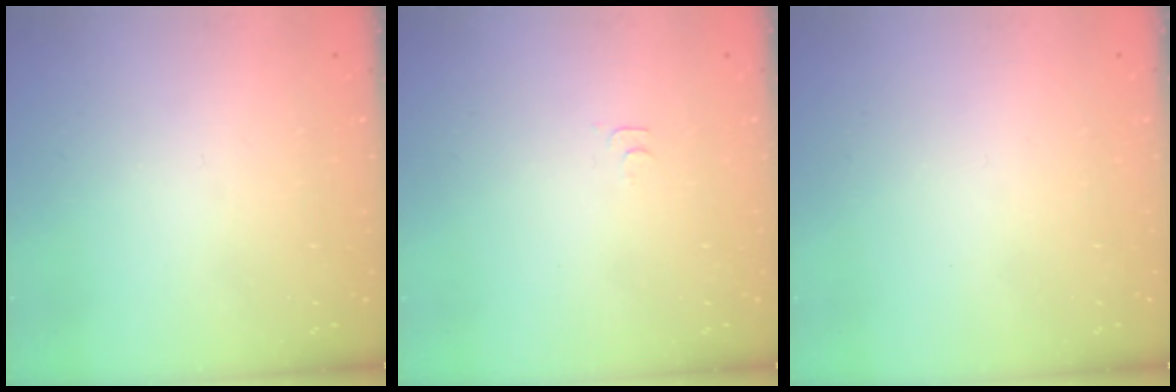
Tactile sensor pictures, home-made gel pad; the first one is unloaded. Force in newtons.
{"total": 5.8, "press": 5.8, "slide": 0.7}
{"total": 1.6, "press": 1.6, "slide": 0.1}